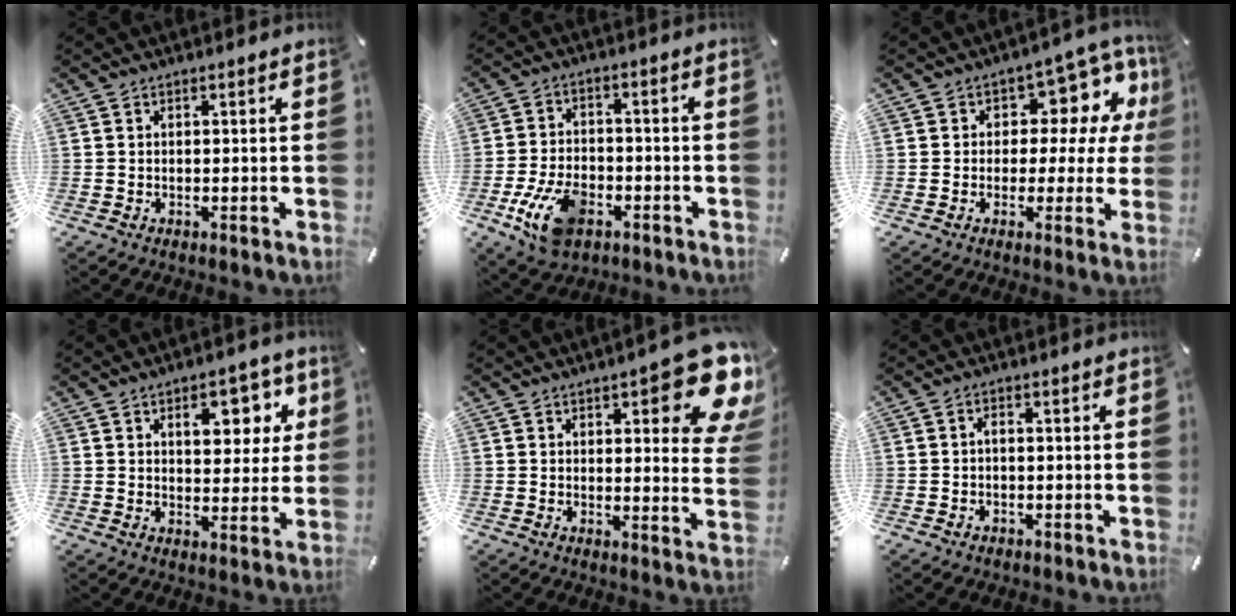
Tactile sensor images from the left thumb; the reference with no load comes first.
{"total": 11.5, "force": [-4.9, 7.2, 7.6], "torque": [-0.157, 0.009, -0.088]}
{"total": 10.4, "force": [3.7, 7.4, 6.2], "torque": [-0.070, -0.035, 0.064]}
{"total": 11.1, "force": [4.5, 6.5, 7.8], "torque": [-0.086, -0.012, 0.068]}
{"total": 15.8, "force": [8.2, 5.5, 12.3], "torque": [-0.151, -0.058, 0.133]}
{"total": 1.5, "force": [-0.5, 1.0, 1.0], "torque": [-0.021, 0.005, -0.012]}